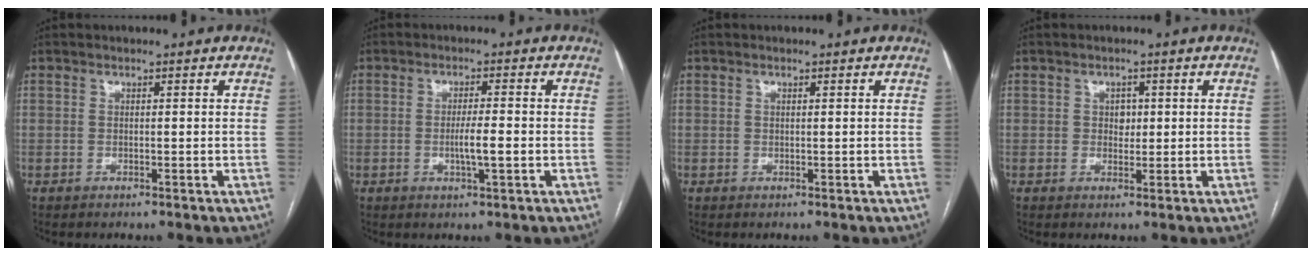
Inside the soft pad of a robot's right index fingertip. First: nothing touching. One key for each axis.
{"total": 3.6, "fx": -0.9, "fy": 0.1, "fz": 3.5, "tx": -0.062, "ty": -0.002, "tz": -0.014}
{"total": 0.0}
{"total": 2.0, "fx": 0.3, "fy": 1.6, "fz": 1.2, "tx": -0.012, "ty": 0.001, "tz": 0.004}